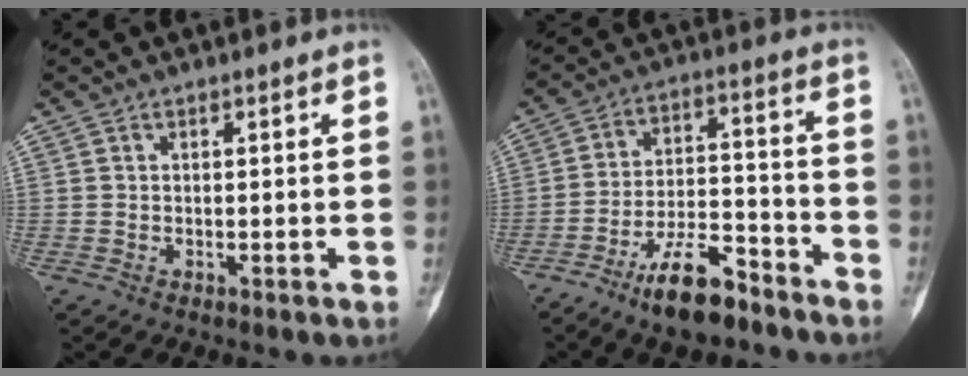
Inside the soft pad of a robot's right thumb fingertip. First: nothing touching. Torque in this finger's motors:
{"motor_torque": [2.18, 0.67, 0.69, -1.22, 0.30]}